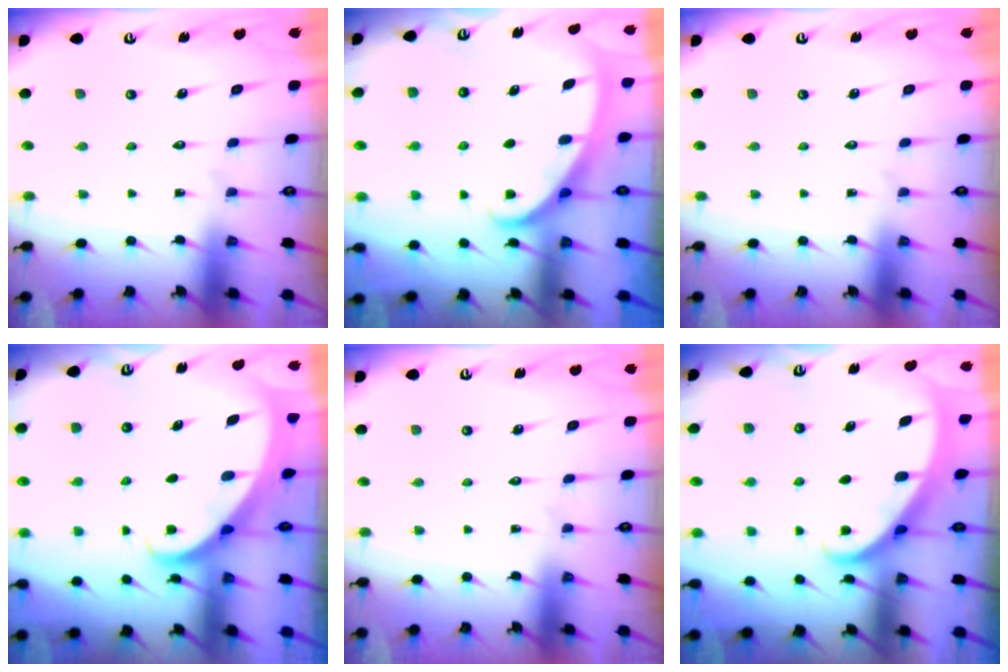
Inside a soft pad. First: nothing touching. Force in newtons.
{"total": 2.6, "press": 2.6, "slide": 0.3}
{"total": 0.0}
{"total": 3.5, "press": 3.4, "slide": 0.4}
{"total": 0.0}
{"total": 2.4, "press": 2.4, "slide": 0.3}